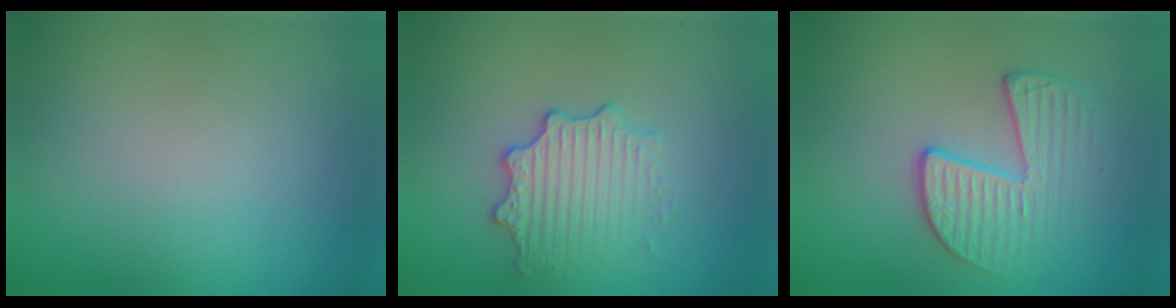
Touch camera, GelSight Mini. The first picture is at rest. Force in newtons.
{"total": 2.9, "press": 2.8, "slide": 0.7}
{"total": 3.5, "press": 3.1, "slide": 1.8}